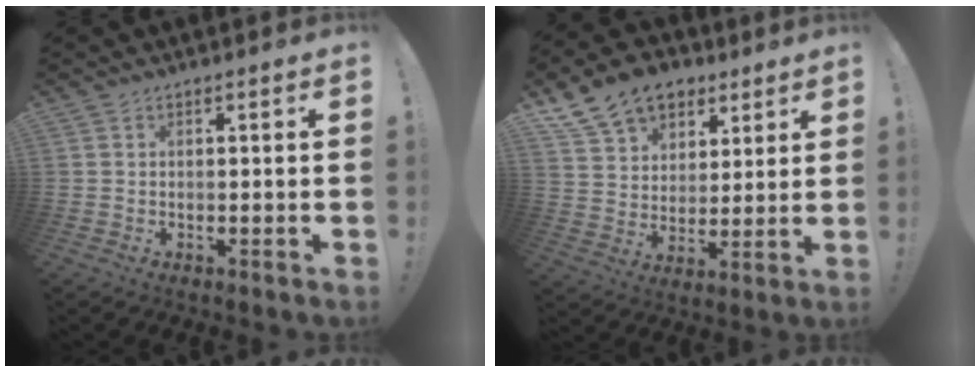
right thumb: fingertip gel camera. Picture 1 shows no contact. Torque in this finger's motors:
{"motor_torque": [1.11, 1.55, 0.21, 0.16, 0.07]}